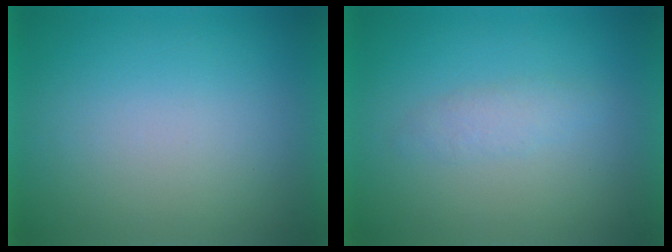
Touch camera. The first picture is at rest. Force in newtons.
{"total": 1.9}